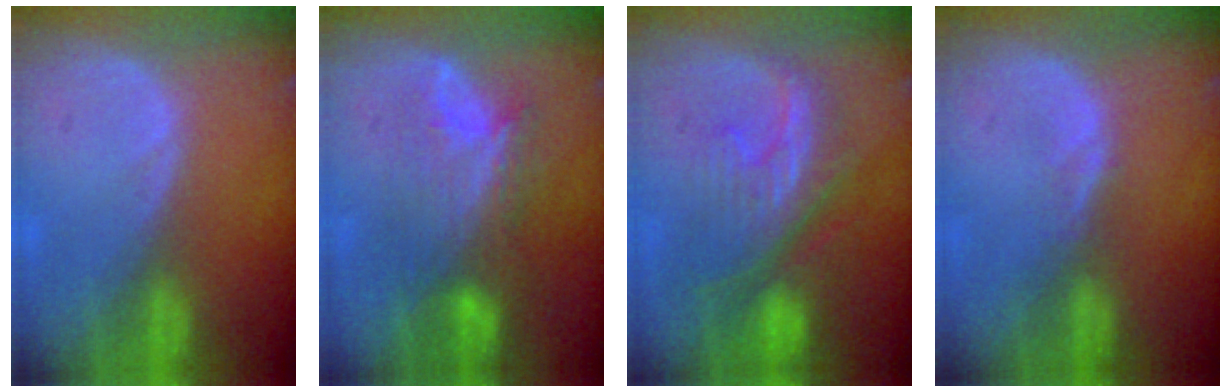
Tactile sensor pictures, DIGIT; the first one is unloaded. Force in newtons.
{"total": 8.0, "press": 7.5, "slide": 3.0}
{"total": 9.8, "press": 9.0, "slide": 4.1}
{"total": 1.0, "press": 1.0, "slide": 0.1}